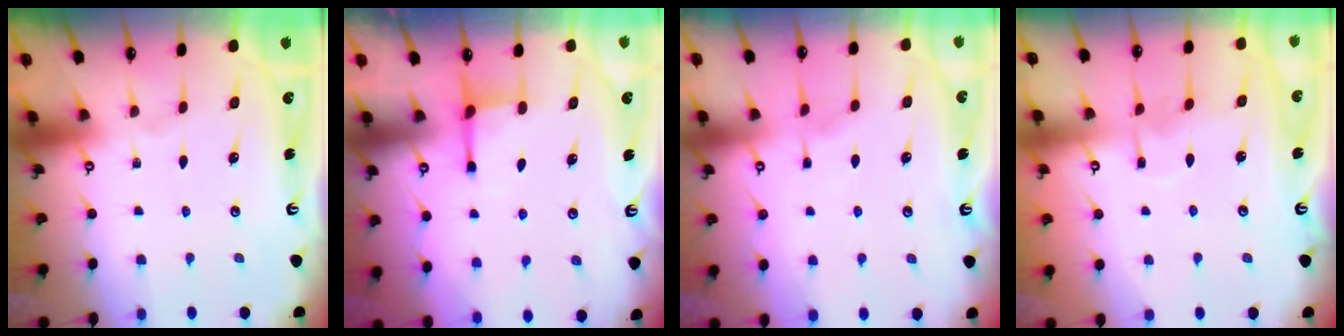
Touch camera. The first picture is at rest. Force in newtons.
{"total": 2.2, "press": 2.1, "slide": 0.7}
{"total": 2.1, "press": 2.1, "slide": 0.4}
{"total": 3.7, "press": 3.7, "slide": 0.5}